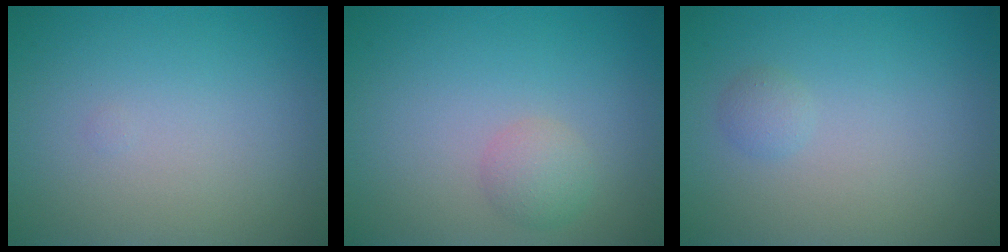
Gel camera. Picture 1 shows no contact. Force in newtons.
{"total": 1.8, "press": 1.8, "slide": 0.1}
{"total": 0.8, "press": 0.8, "slide": 0.0}